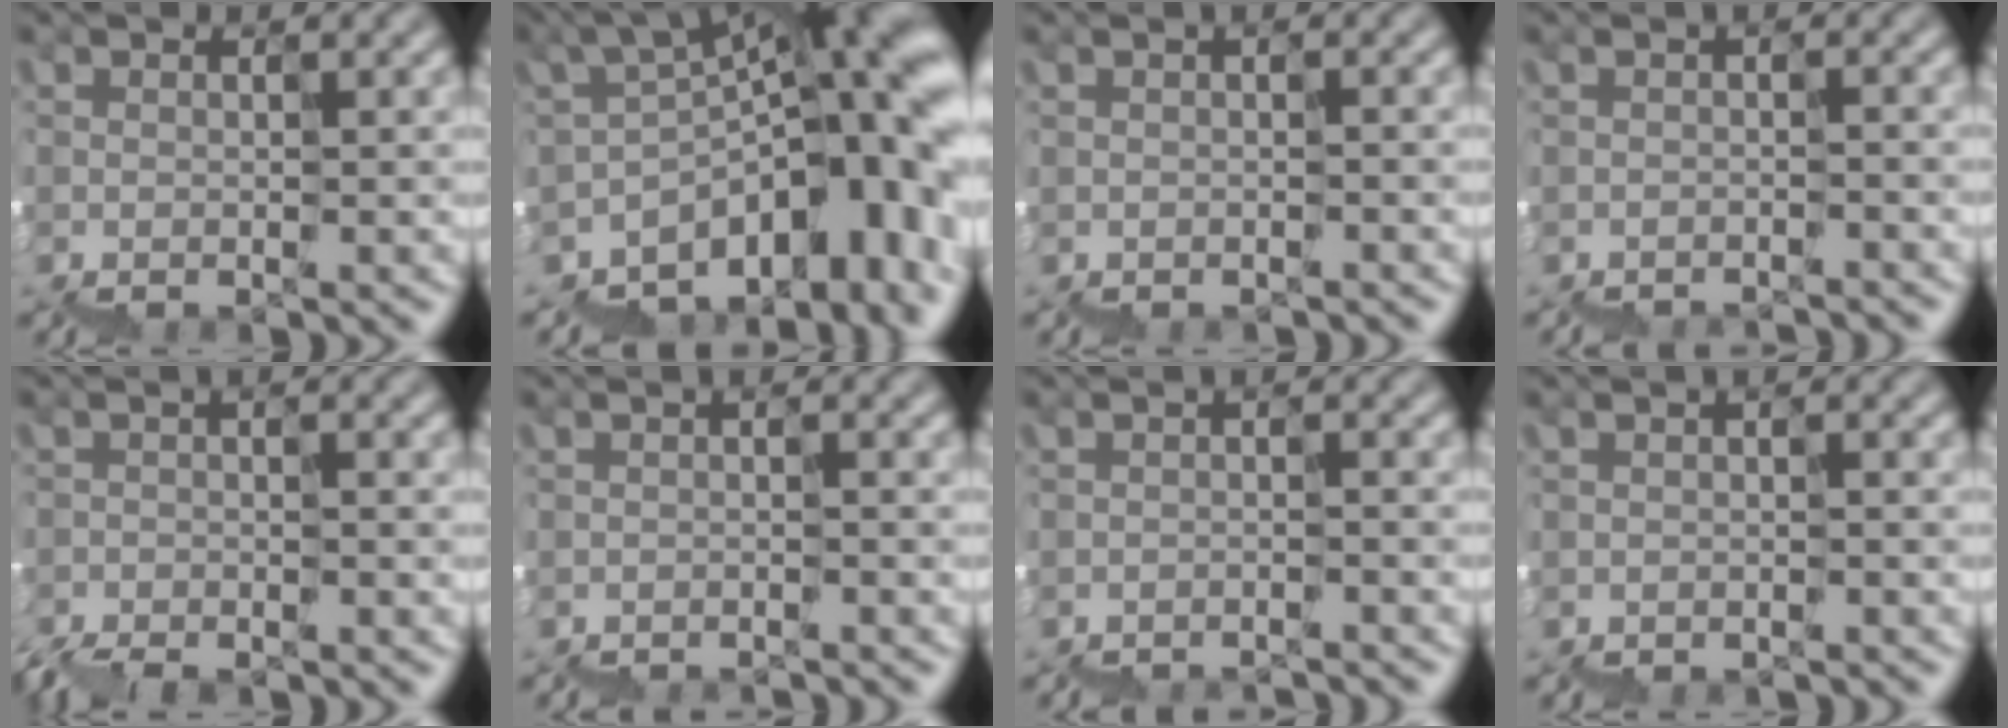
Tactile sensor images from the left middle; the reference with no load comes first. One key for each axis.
{"total": 14.5, "fx": -4.0, "fy": 7.2, "fz": 11.9, "tx": -0.159, "ty": 0.006, "tz": -0.043}
{"total": 1.4, "fx": -1.4, "fy": 0.2, "fz": 0.3, "tx": 0.006, "ty": 0.001, "tz": -0.010}
{"total": 3.1, "fx": -3.0, "fy": 0.2, "fz": 0.2, "tx": 0.005, "ty": 0.010, "tz": -0.035}
{"total": 3.1, "fx": -3.1, "fy": 0.1, "fz": 0.5, "tx": -0.017, "ty": 0.000, "tz": -0.054}
{"total": 2.2, "fx": -2.2, "fy": 0.1, "fz": 0.2, "tx": 0.009, "ty": 0.003, "tz": -0.024}
{"total": 3.4, "fx": -3.4, "fy": 0.3, "fz": 0.3, "tx": 0.002, "ty": 0.012, "tz": -0.039}
{"total": 1.6, "fx": -1.5, "fy": 0.2, "fz": 0.3, "tx": 0.006, "ty": 0.002, "tz": -0.012}